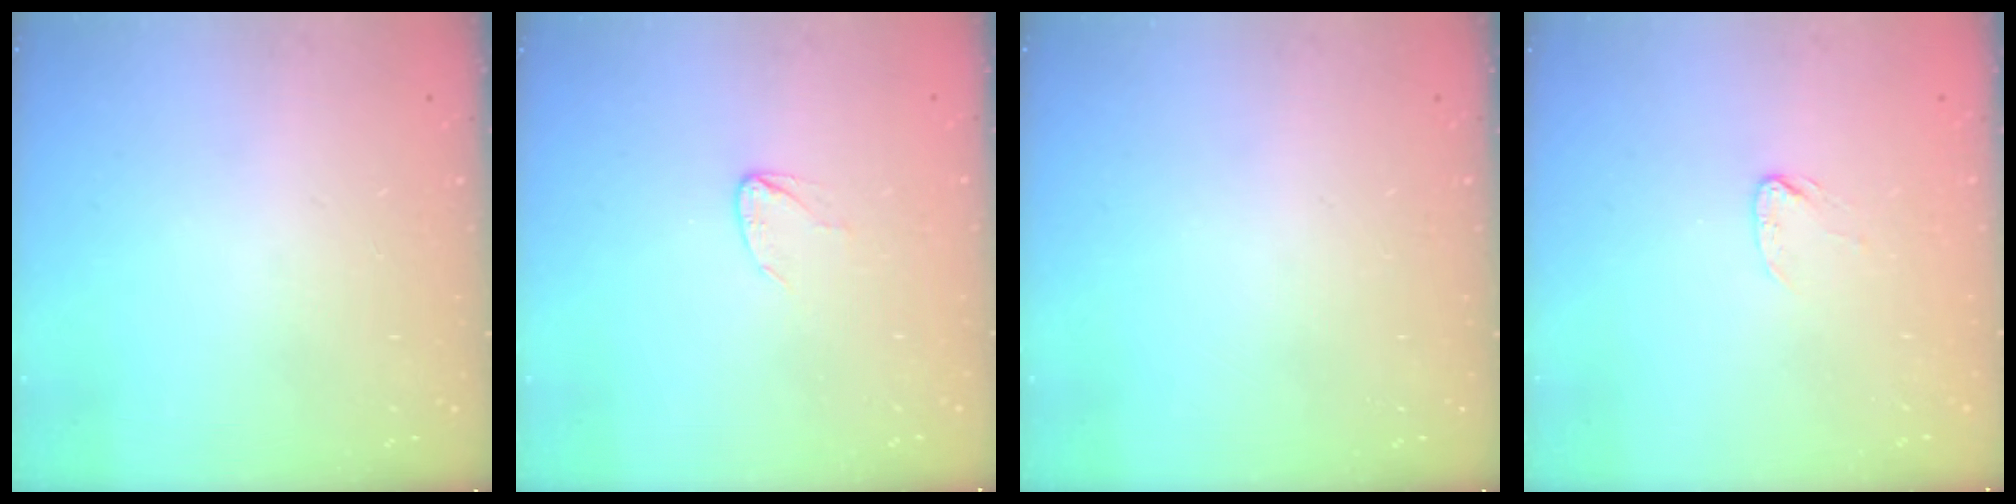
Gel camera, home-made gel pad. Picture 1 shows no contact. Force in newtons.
{"total": 2.7, "press": 2.7, "slide": 0.3}
{"total": 0.0}
{"total": 3.4, "press": 3.4, "slide": 0.4}